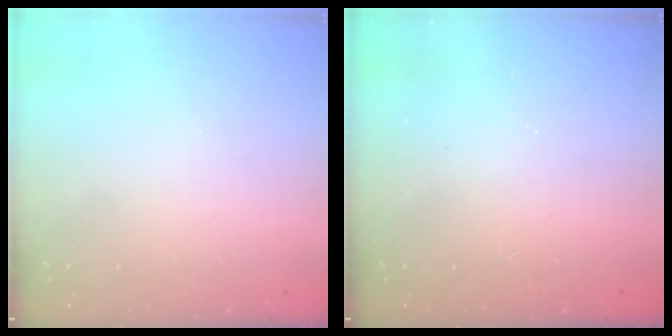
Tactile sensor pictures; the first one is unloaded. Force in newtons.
{"total": 2.1, "press": 2.1, "slide": 0.4}